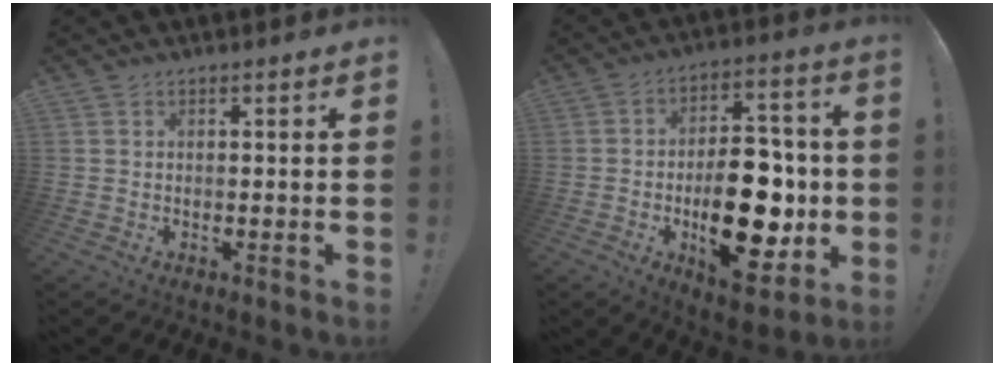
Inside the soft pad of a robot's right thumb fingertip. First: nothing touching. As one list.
[{"total": 22.1, "force": [-4.0, 12.7, 17.7], "torque": [-0.246, 0.014, -0.047]}]